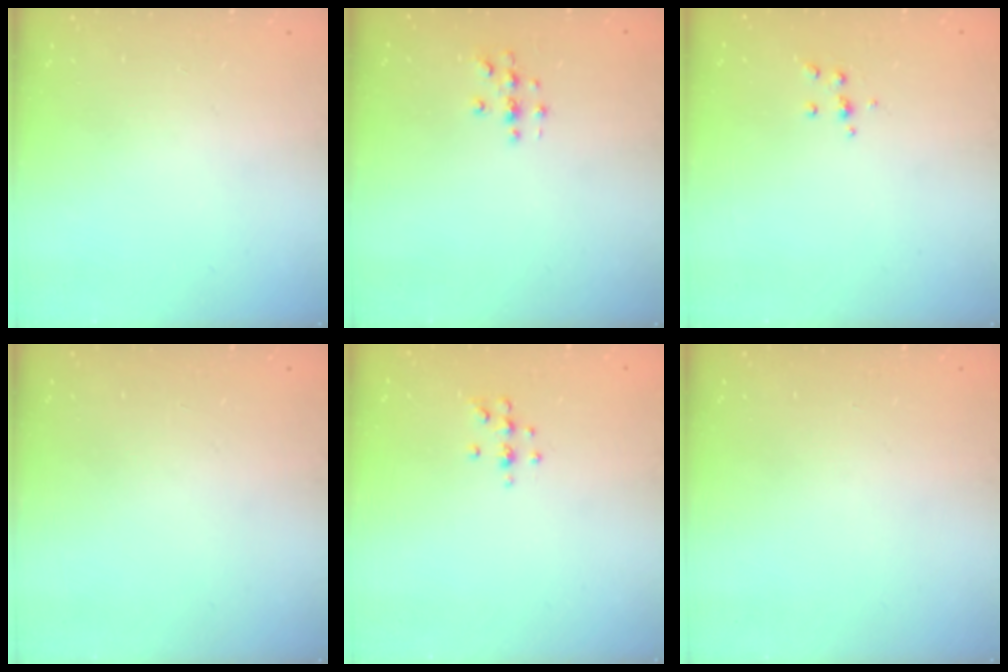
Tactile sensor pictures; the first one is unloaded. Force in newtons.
{"total": 2.7, "press": 2.7, "slide": 0.3}
{"total": 4.0, "press": 3.9, "slide": 0.9}
{"total": 0.0}
{"total": 5.5, "press": 5.2, "slide": 1.6}
{"total": 0.0}